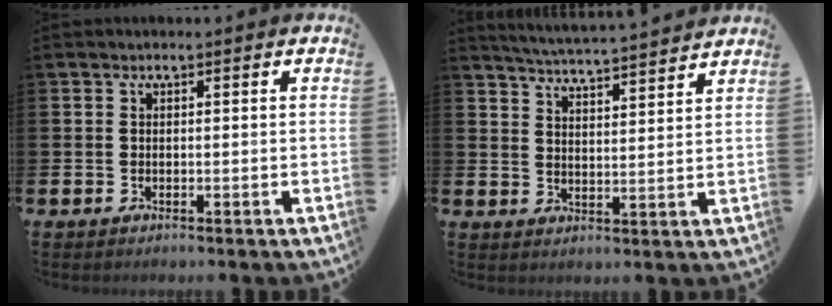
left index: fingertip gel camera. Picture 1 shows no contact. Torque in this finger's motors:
{"motor_torque": [0.62, -0.58, 0.06, 0.03]}